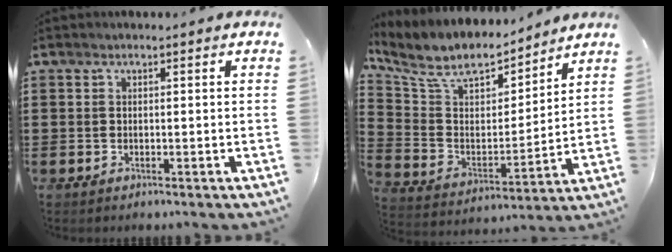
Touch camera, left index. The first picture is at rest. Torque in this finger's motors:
{"motor_torque": [0.98, -1.16, 0.12, -0.07]}